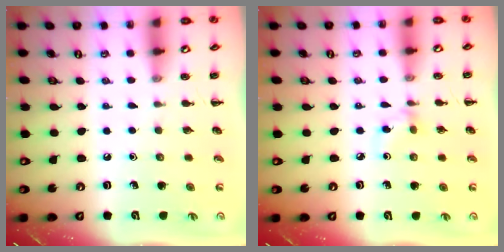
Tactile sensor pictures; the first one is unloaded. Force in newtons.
{"total": 3.5, "press": 3.2, "slide": 1.3}